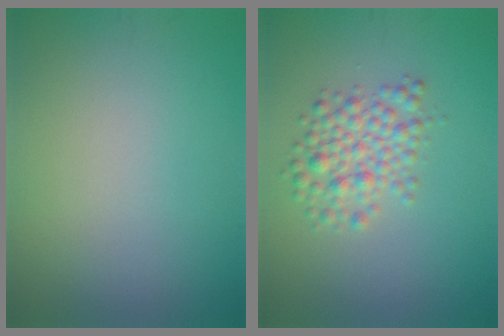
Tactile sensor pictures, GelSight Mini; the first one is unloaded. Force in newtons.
{"total": 3.6, "press": 3.6, "slide": 0.1}